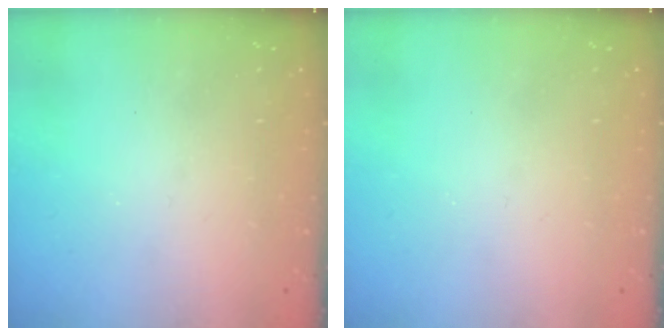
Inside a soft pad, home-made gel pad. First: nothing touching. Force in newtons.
{"total": 0.0}